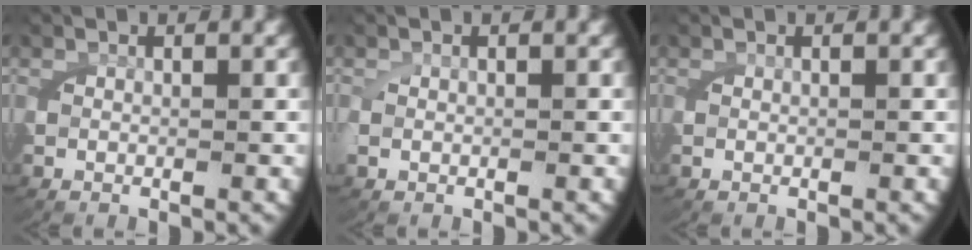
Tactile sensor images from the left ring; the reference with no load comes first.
{"total": 0.6, "force": [0.1, 0.5, 0.4], "torque": [-0.020, -0.004, 0.008]}
{"total": 0.0}